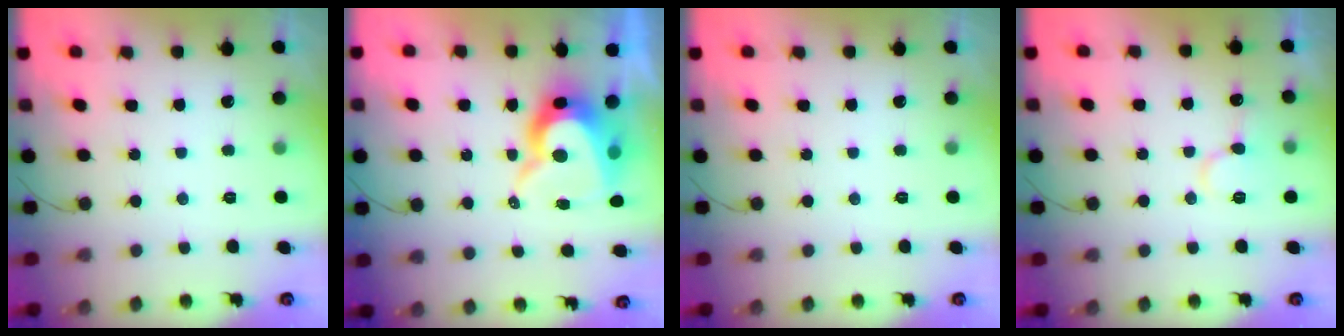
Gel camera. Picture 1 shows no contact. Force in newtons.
{"total": 12.4, "press": 12.4, "slide": 0.9}
{"total": 0.0}
{"total": 9.2, "press": 9.1, "slide": 1.4}